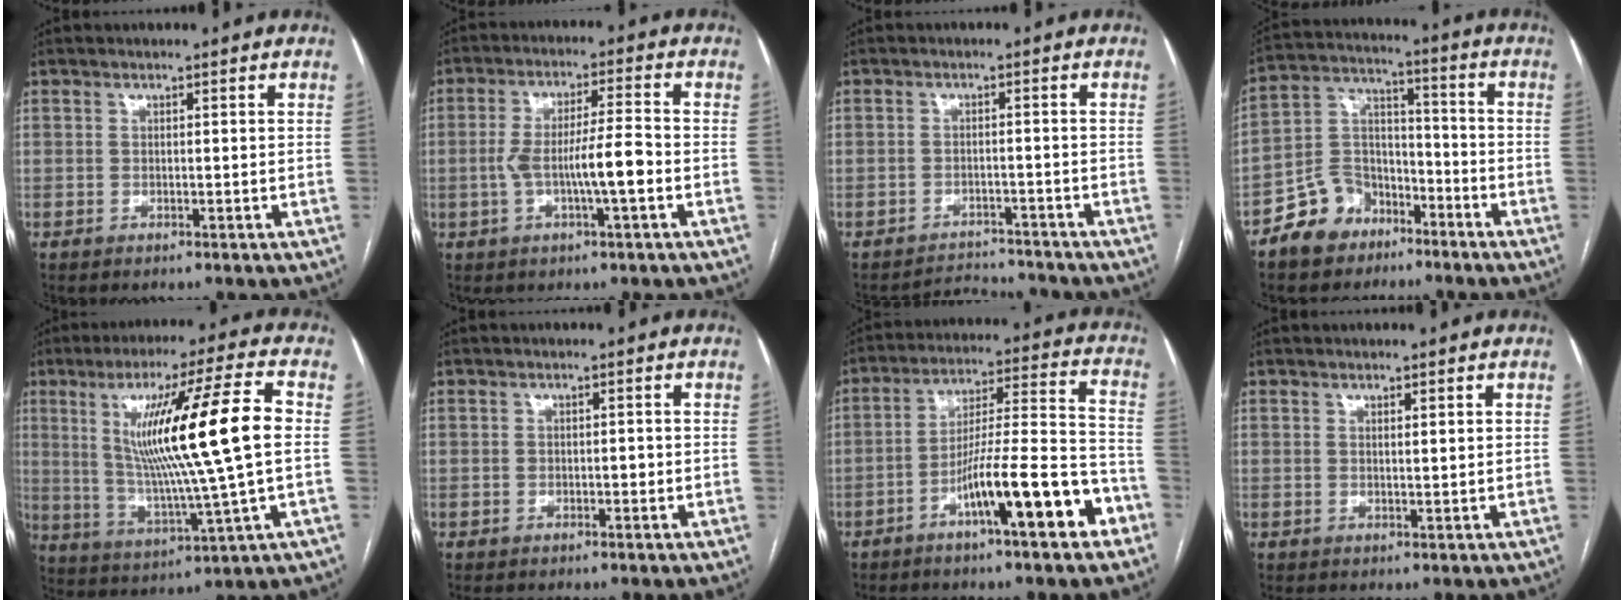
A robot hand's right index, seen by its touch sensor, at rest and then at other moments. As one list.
[{"total": 8.1, "force": [-2.0, 0.6, 7.9], "torque": [-0.147, 0.013, -0.034]}, {"total": 3.8, "force": [-3.6, 0.3, -1.2], "torque": [0.021, 0.004, -0.052]}, {"total": 10.1, "force": [-6.6, 7.1, 2.7], "torque": [-0.054, 0.033, -0.118]}, {"total": 18.1, "force": [2.7, -0.6, 17.9], "torque": [-0.309, 0.000, 0.042]}, {"total": 1.1, "force": [-0.2, 0.8, 0.8], "torque": [-0.014, 0.003, -0.001]}, {"total": 14.3, "force": [-7.3, 1.4, 12.2], "torque": [-0.197, 0.013, -0.115]}, {"total": 1.1, "force": [0.7, 0.1, 0.8], "torque": [-0.015, -0.004, 0.012]}]